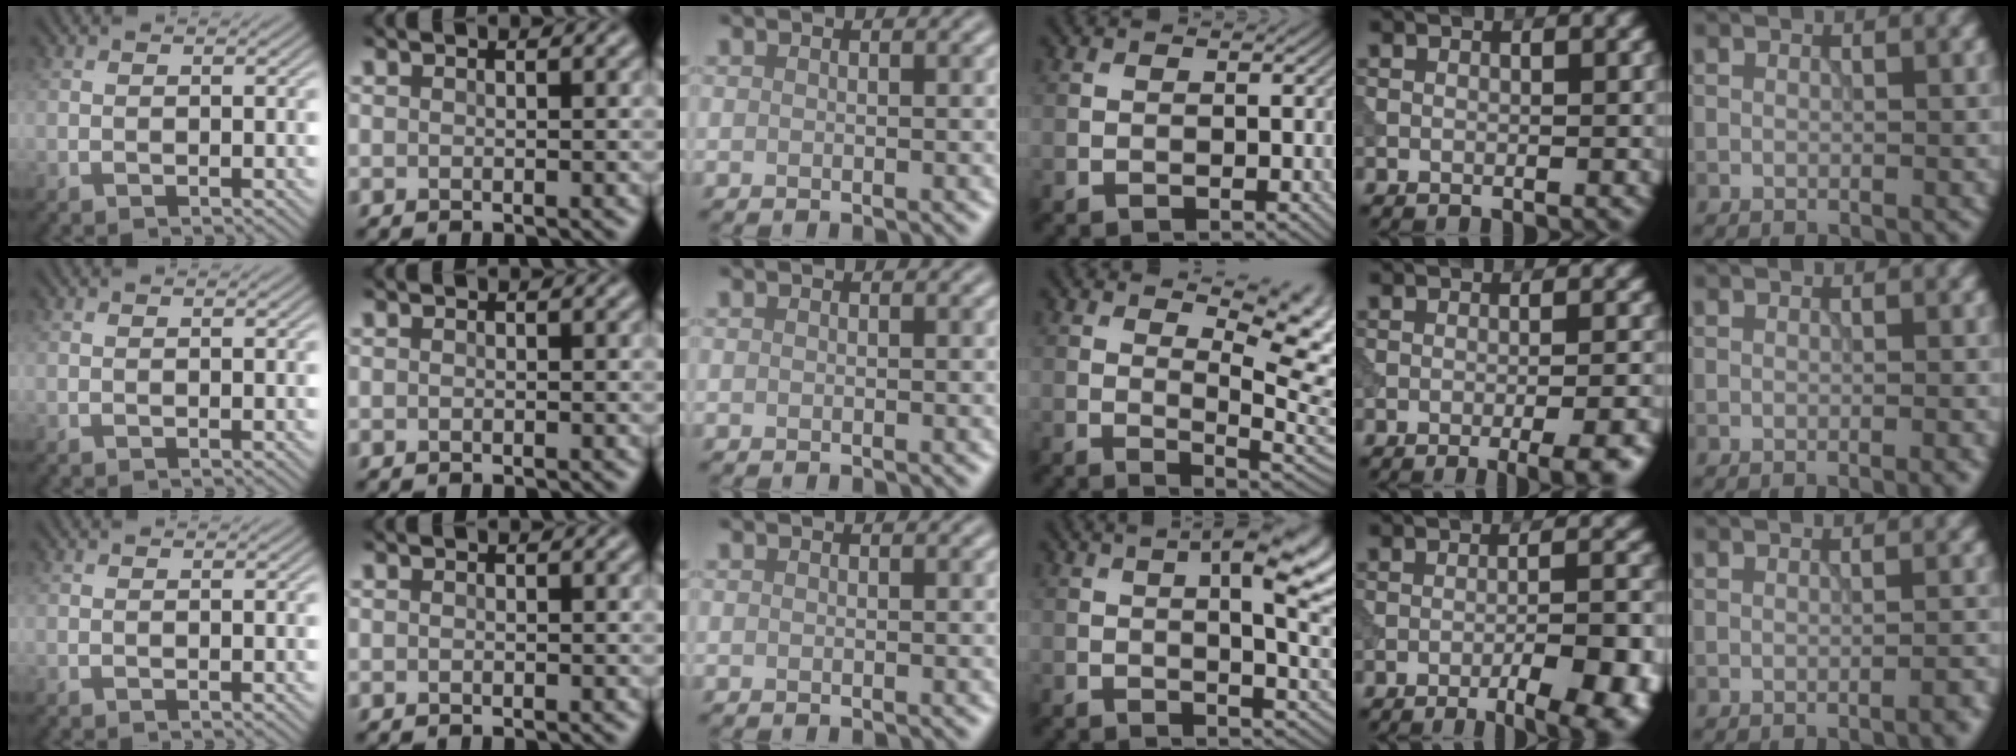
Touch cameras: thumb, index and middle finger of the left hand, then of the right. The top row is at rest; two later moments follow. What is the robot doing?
{"motion": "dispense", "object": "syringe"}